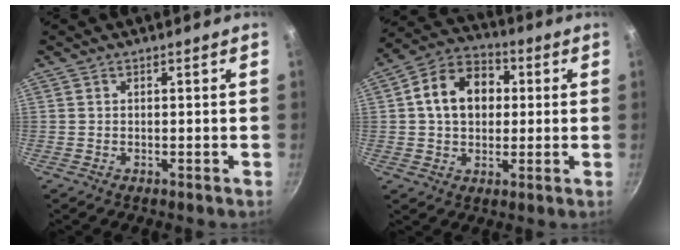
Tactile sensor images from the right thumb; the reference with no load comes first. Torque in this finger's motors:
{"motor_torque": [-0.50, 0.89, 0.25, -0.15, 0.10]}